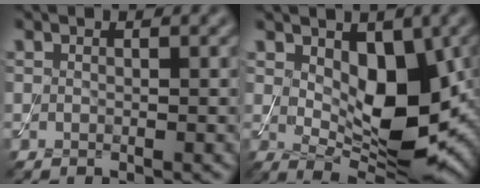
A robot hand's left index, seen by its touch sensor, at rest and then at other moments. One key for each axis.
{"total": 8.1, "fx": 1.1, "fy": 4.4, "fz": 6.7, "tx": -0.104, "ty": -0.017, "tz": 0.026}